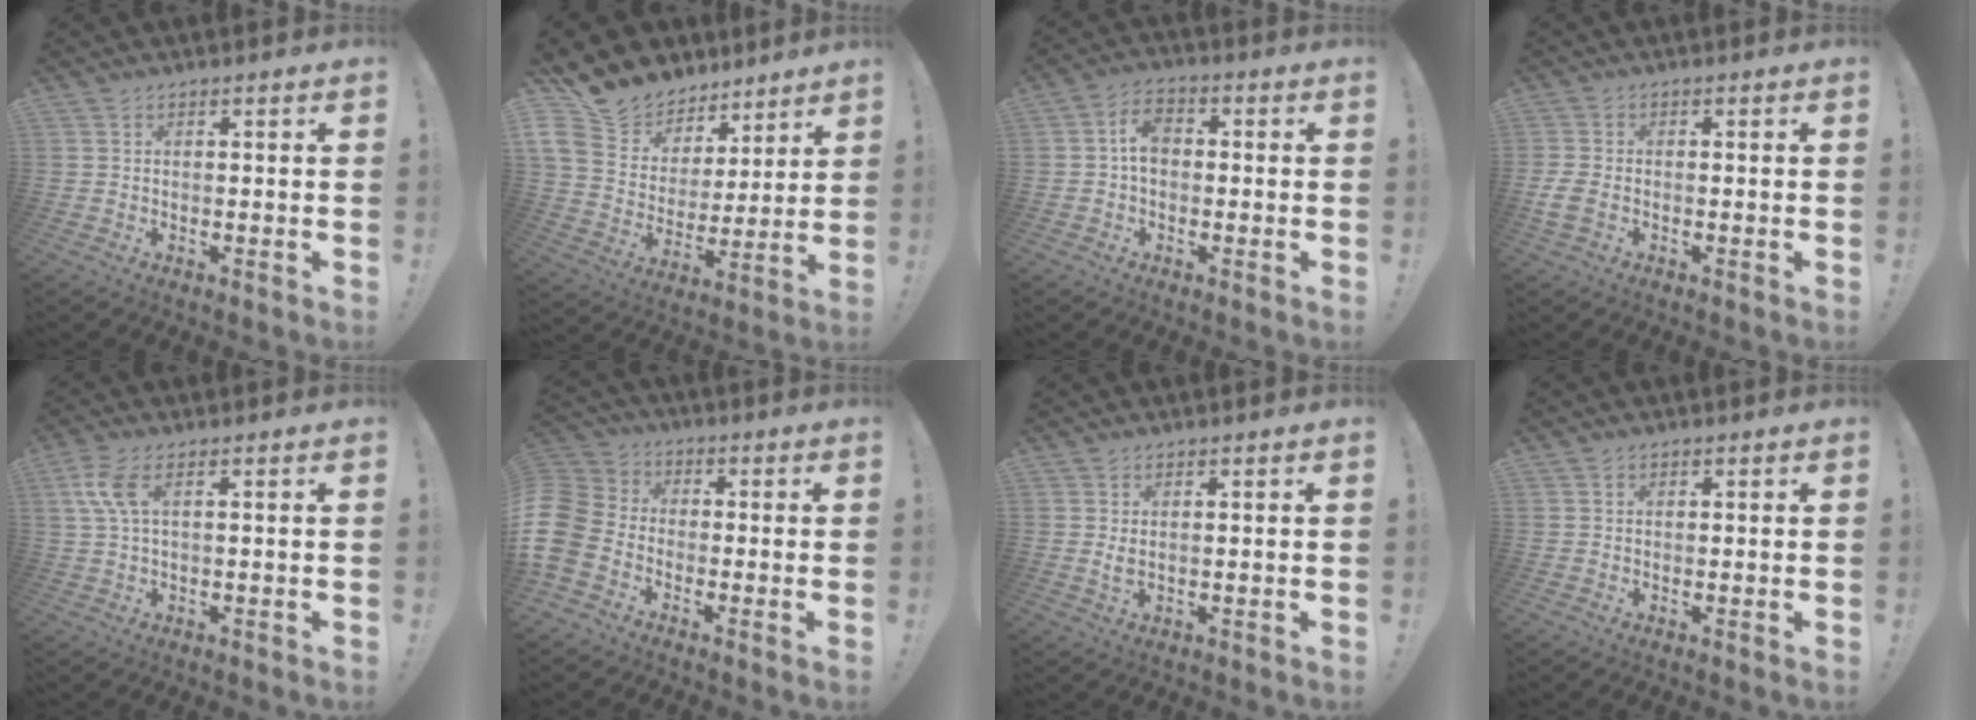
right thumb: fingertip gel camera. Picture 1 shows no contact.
{"total": 15.0, "force": [10.5, 10.1, 3.7], "torque": [-0.066, -0.078, 0.214]}
{"total": 6.4, "force": [0.1, 4.6, 4.4], "torque": [-0.074, 0.015, 0.005]}
{"total": 4.2, "force": [-1.2, 2.6, 3.0], "torque": [-0.074, 0.004, -0.019]}
{"total": 6.4, "force": [1.9, 2.4, 5.6], "torque": [-0.118, 0.005, 0.038]}
{"total": 10.7, "force": [-4.9, 7.9, 5.3], "torque": [-0.124, 0.036, -0.087]}
{"total": 2.5, "force": [0.6, 1.2, 2.1], "torque": [-0.040, -0.005, 0.008]}
{"total": 0.6, "force": [0.3, 0.5, 0.0], "torque": [0.007, -0.002, 0.004]}